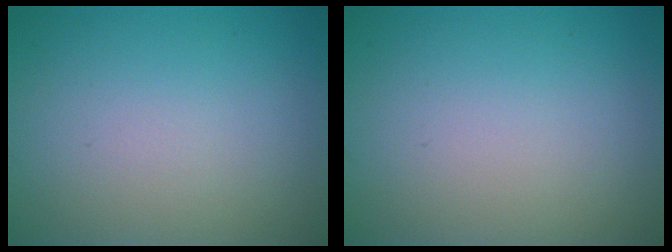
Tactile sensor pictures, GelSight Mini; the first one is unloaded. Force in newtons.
{"total": 0.0}